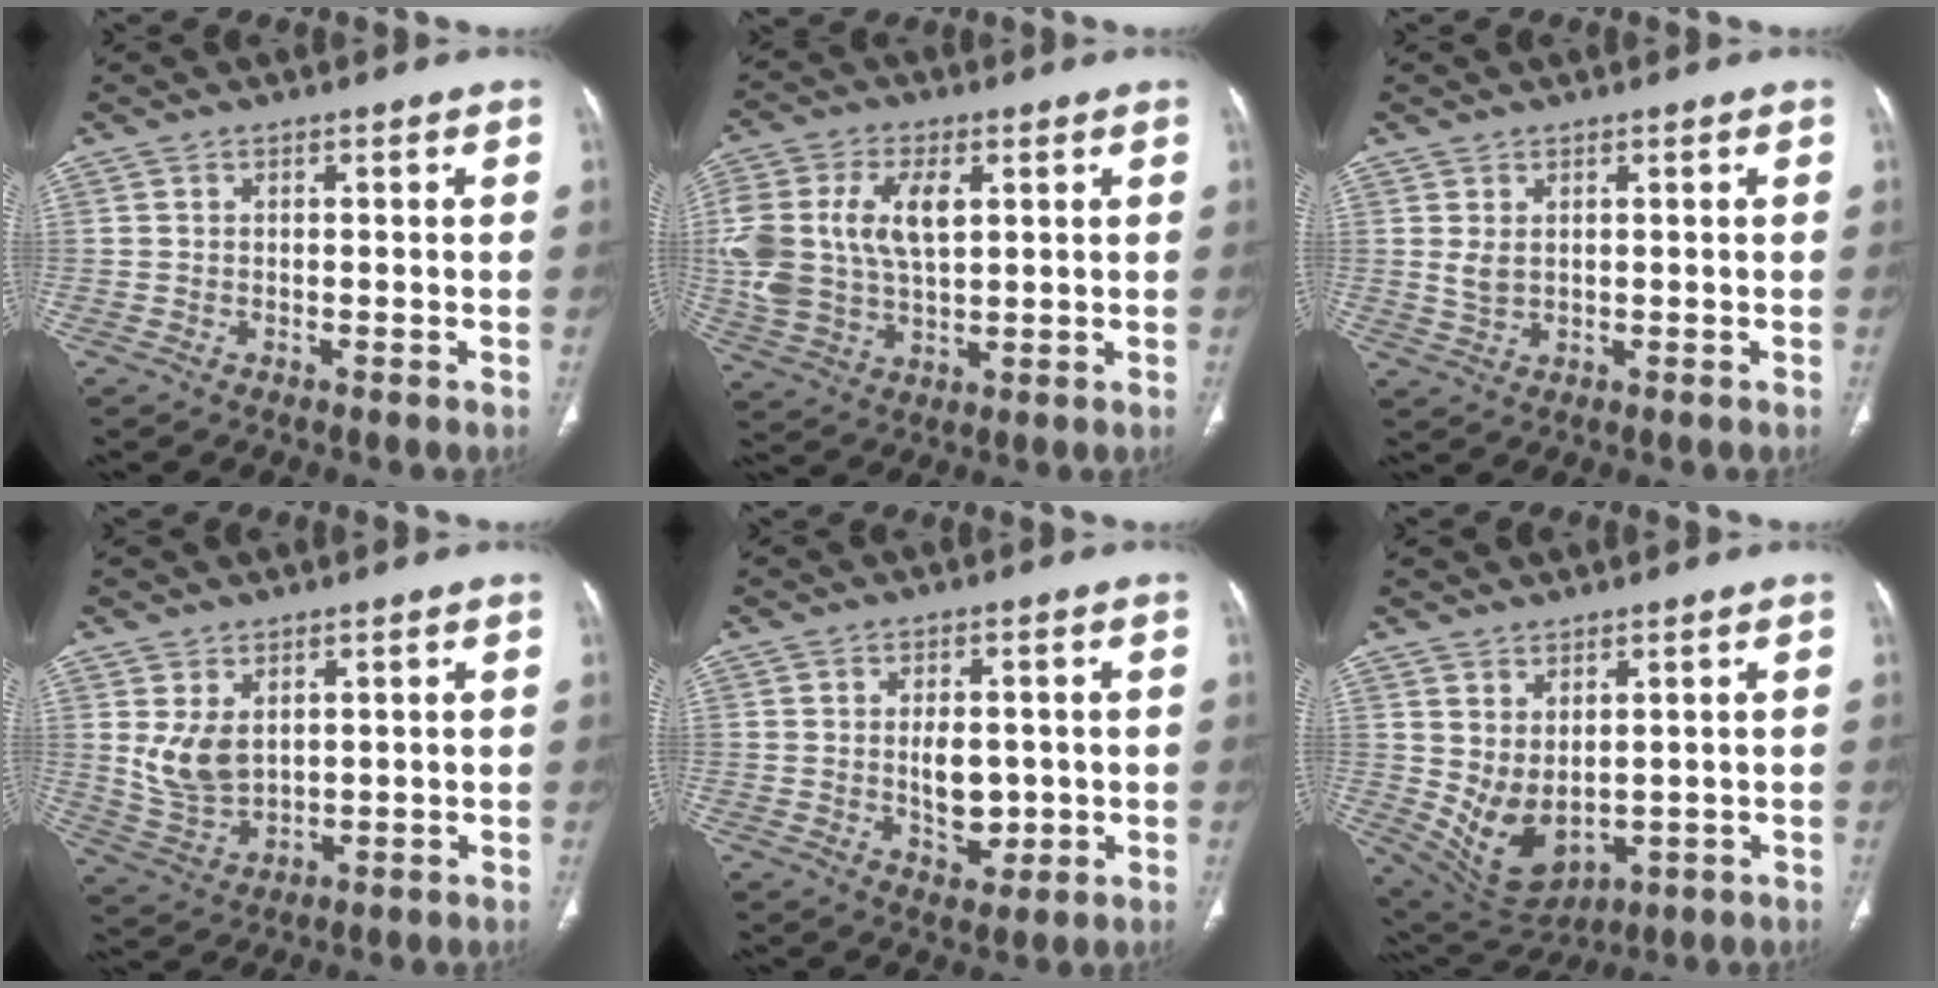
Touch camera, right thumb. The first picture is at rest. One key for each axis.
{"total": 16.0, "fx": 3.2, "fy": 9.6, "fz": 12.4, "tx": -0.277, "ty": 0.002, "tz": 0.066}
{"total": 2.3, "fx": 0.8, "fy": 1.5, "fz": 1.6, "tx": -0.028, "ty": -0.003, "tz": 0.023}
{"total": 7.0, "fx": 2.1, "fy": 4.5, "fz": 4.9, "tx": -0.089, "ty": -0.014, "tz": 0.058}
{"total": 6.3, "fx": -0.2, "fy": 3.9, "fz": 4.9, "tx": -0.053, "ty": -0.004, "tz": 0.006}
{"total": 9.2, "fx": 0.7, "fy": 5.7, "fz": 7.2, "tx": -0.116, "ty": -0.017, "tz": 0.047}